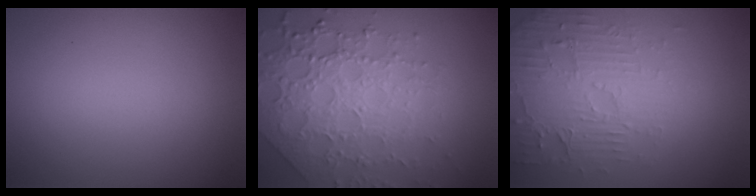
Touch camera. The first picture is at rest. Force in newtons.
{"total": 7.9, "press": 5.5, "slide": 5.6}
{"total": 4.5, "press": 3.7, "slide": 2.6}